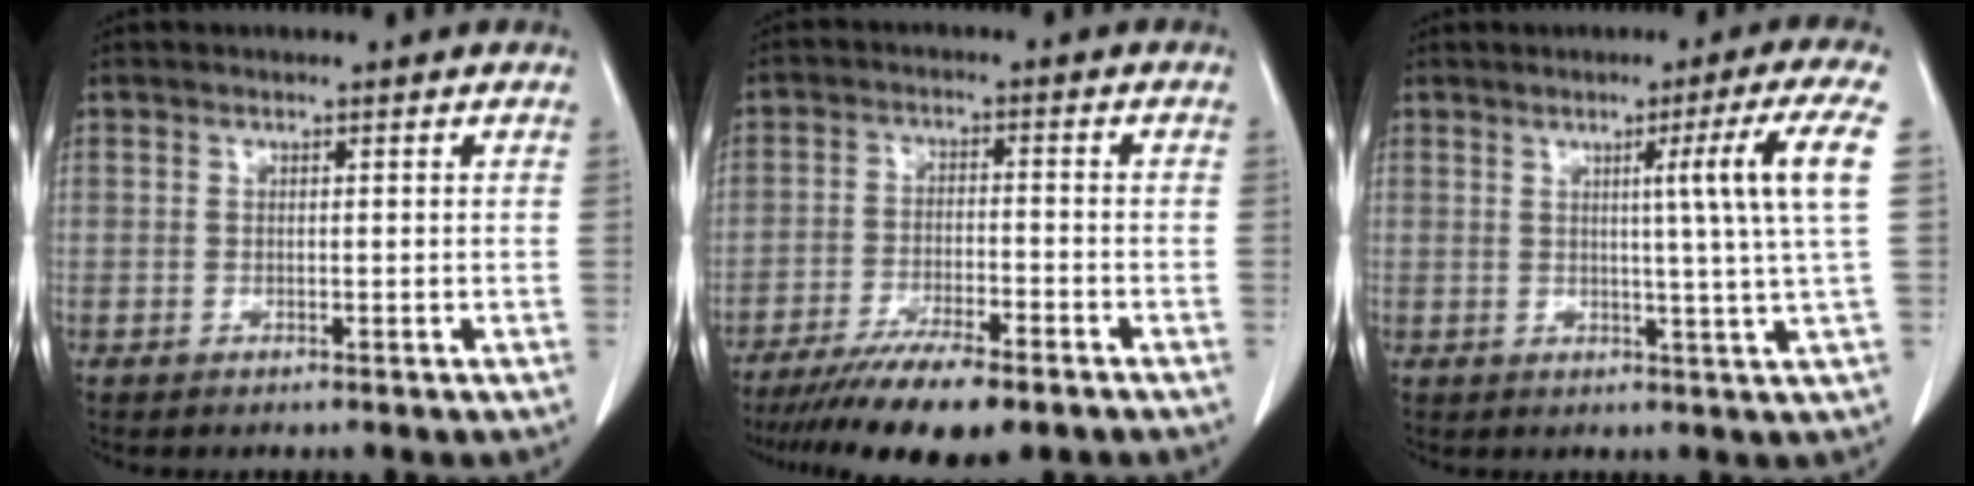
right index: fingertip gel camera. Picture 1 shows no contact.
{"total": 12.3, "force": [-9.5, 2.2, 7.6], "torque": [-0.121, -0.025, -0.151]}
{"total": 9.2, "force": [2.2, -2.7, 8.5], "torque": [-0.116, -0.005, 0.035]}